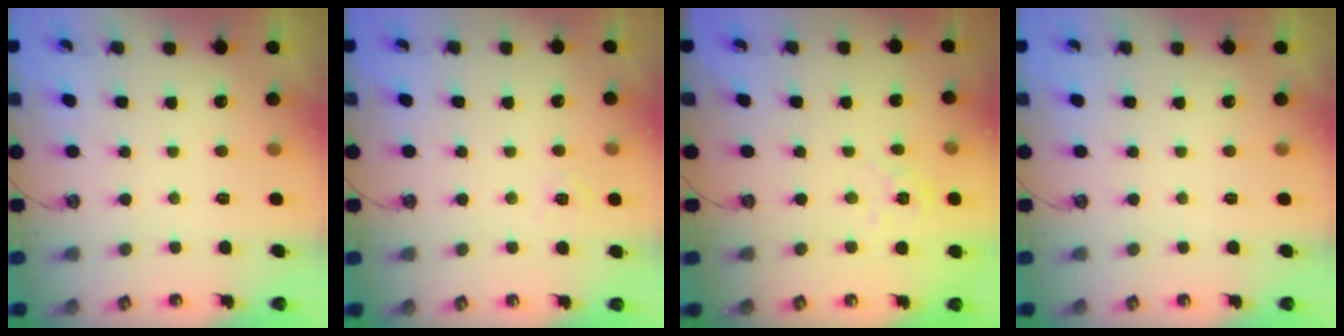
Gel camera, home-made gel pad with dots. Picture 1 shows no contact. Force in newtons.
{"total": 3.7, "press": 3.7, "slide": 0.3}
{"total": 2.7, "press": 2.7, "slide": 0.3}
{"total": 0.0}